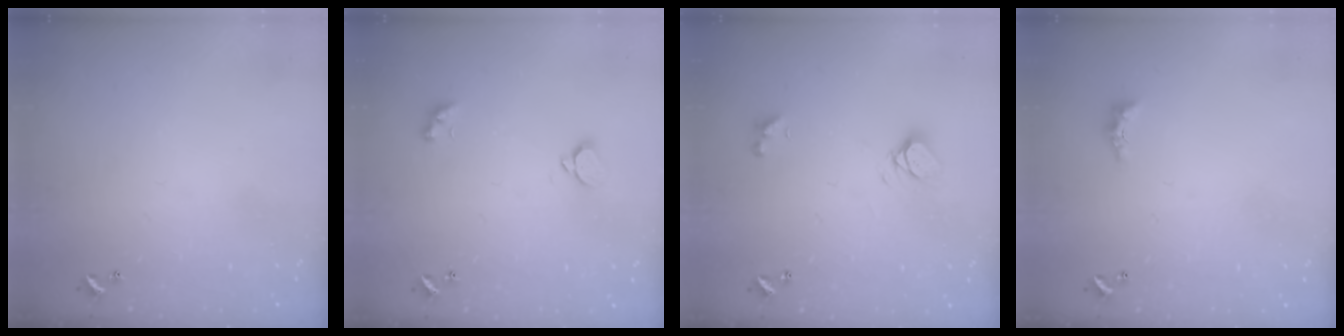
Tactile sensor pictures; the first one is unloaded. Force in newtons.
{"total": 1.8, "press": 1.6, "slide": 0.8}
{"total": 4.7, "press": 4.7, "slide": 0.4}
{"total": 2.2, "press": 2.2, "slide": 0.6}